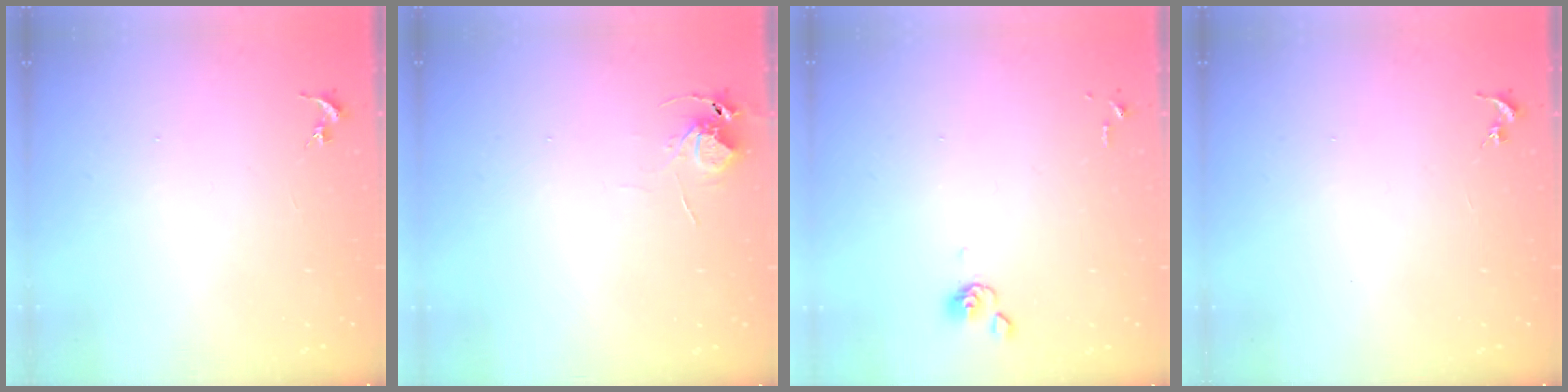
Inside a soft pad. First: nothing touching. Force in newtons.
{"total": 5.7, "press": 5.7, "slide": 0.3}
{"total": 4.9, "press": 4.8, "slide": 0.9}
{"total": 0.0}